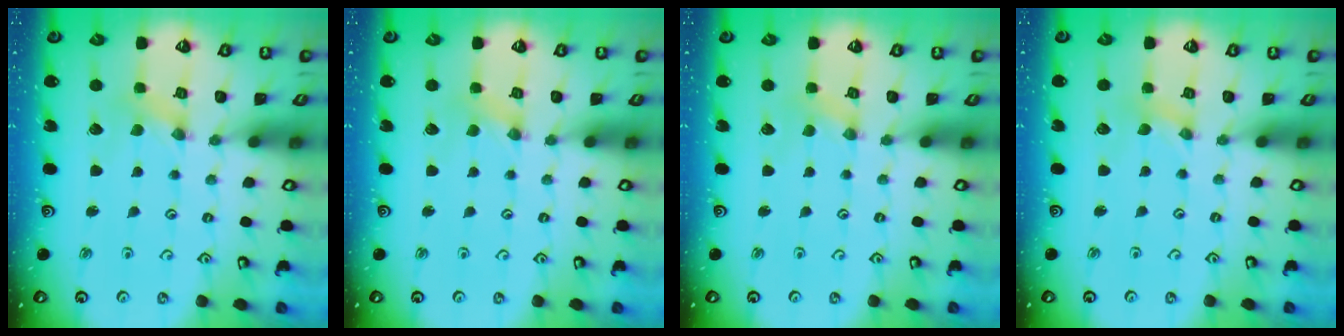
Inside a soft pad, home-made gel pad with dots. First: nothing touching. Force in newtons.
{"total": 1.5, "press": 1.5, "slide": 0.3}
{"total": 0.5, "press": 0.5, "slide": 0.2}
{"total": 0.0}